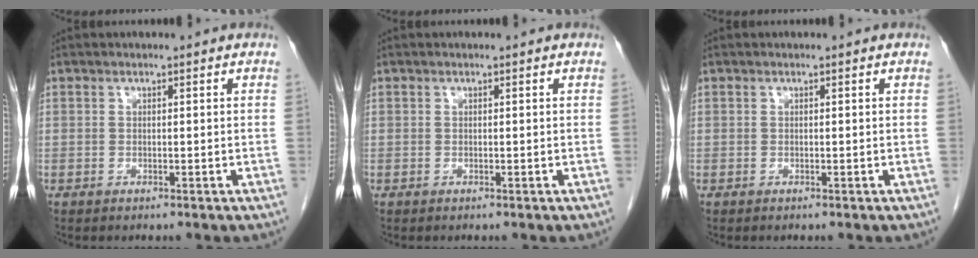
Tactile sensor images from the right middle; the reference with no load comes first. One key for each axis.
{"total": 0.0}
{"total": 0.0}